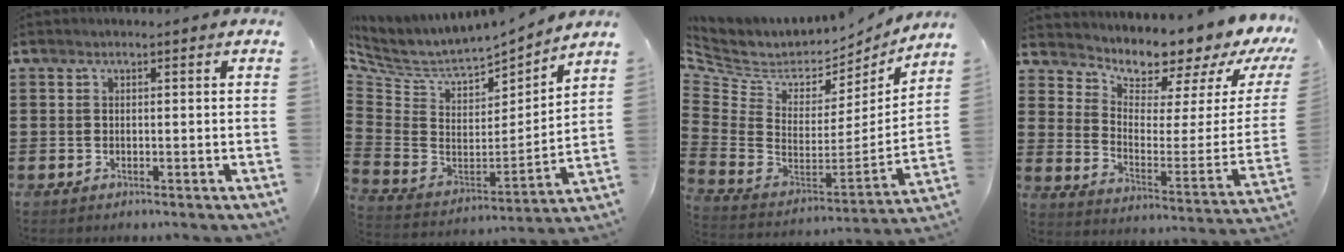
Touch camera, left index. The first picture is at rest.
{"total": 4.7, "force": [4.2, 1.6, 1.4], "torque": [-0.057, -0.048, 0.068]}
{"total": 4.3, "force": [3.3, 2.7, 0.4], "torque": [-0.043, -0.045, 0.057]}
{"total": 6.5, "force": [6.3, 1.5, 0.2], "torque": [-0.022, -0.080, 0.103]}